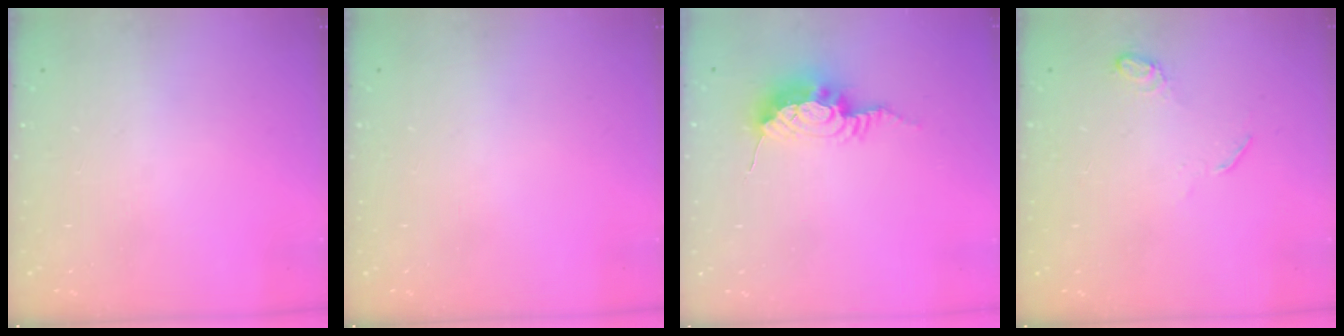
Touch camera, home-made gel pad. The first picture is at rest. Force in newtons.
{"total": 0.0}
{"total": 10.6, "press": 10.5, "slide": 0.9}
{"total": 5.1, "press": 5.1, "slide": 0.5}